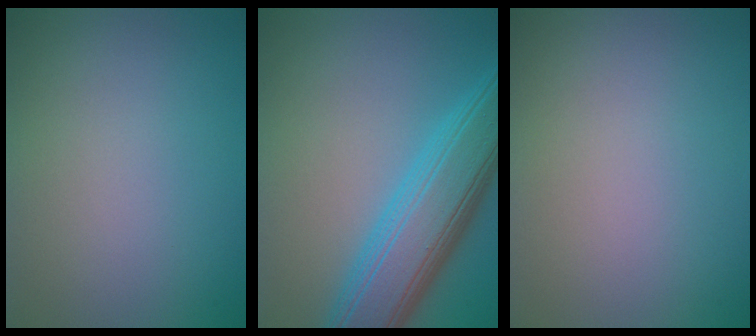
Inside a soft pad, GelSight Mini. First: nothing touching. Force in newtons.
{"total": 8.8, "press": 8.8, "slide": 0.2}
{"total": 0.0}